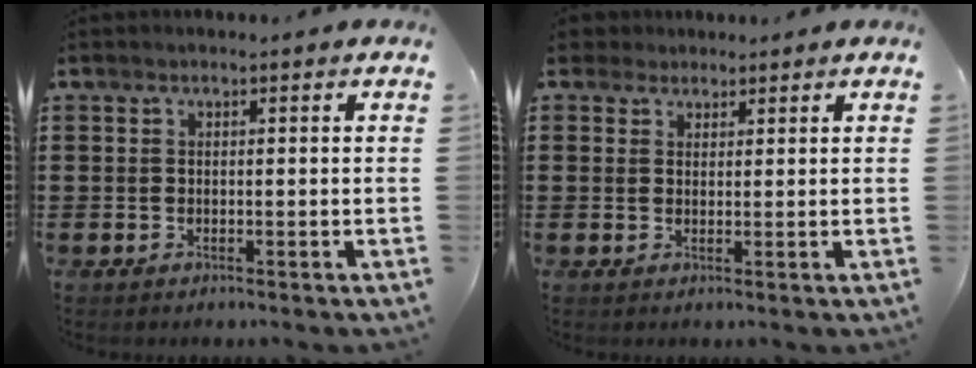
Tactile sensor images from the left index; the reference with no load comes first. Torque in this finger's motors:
{"motor_torque": [0.47, -0.31, 0.04, 0.01]}